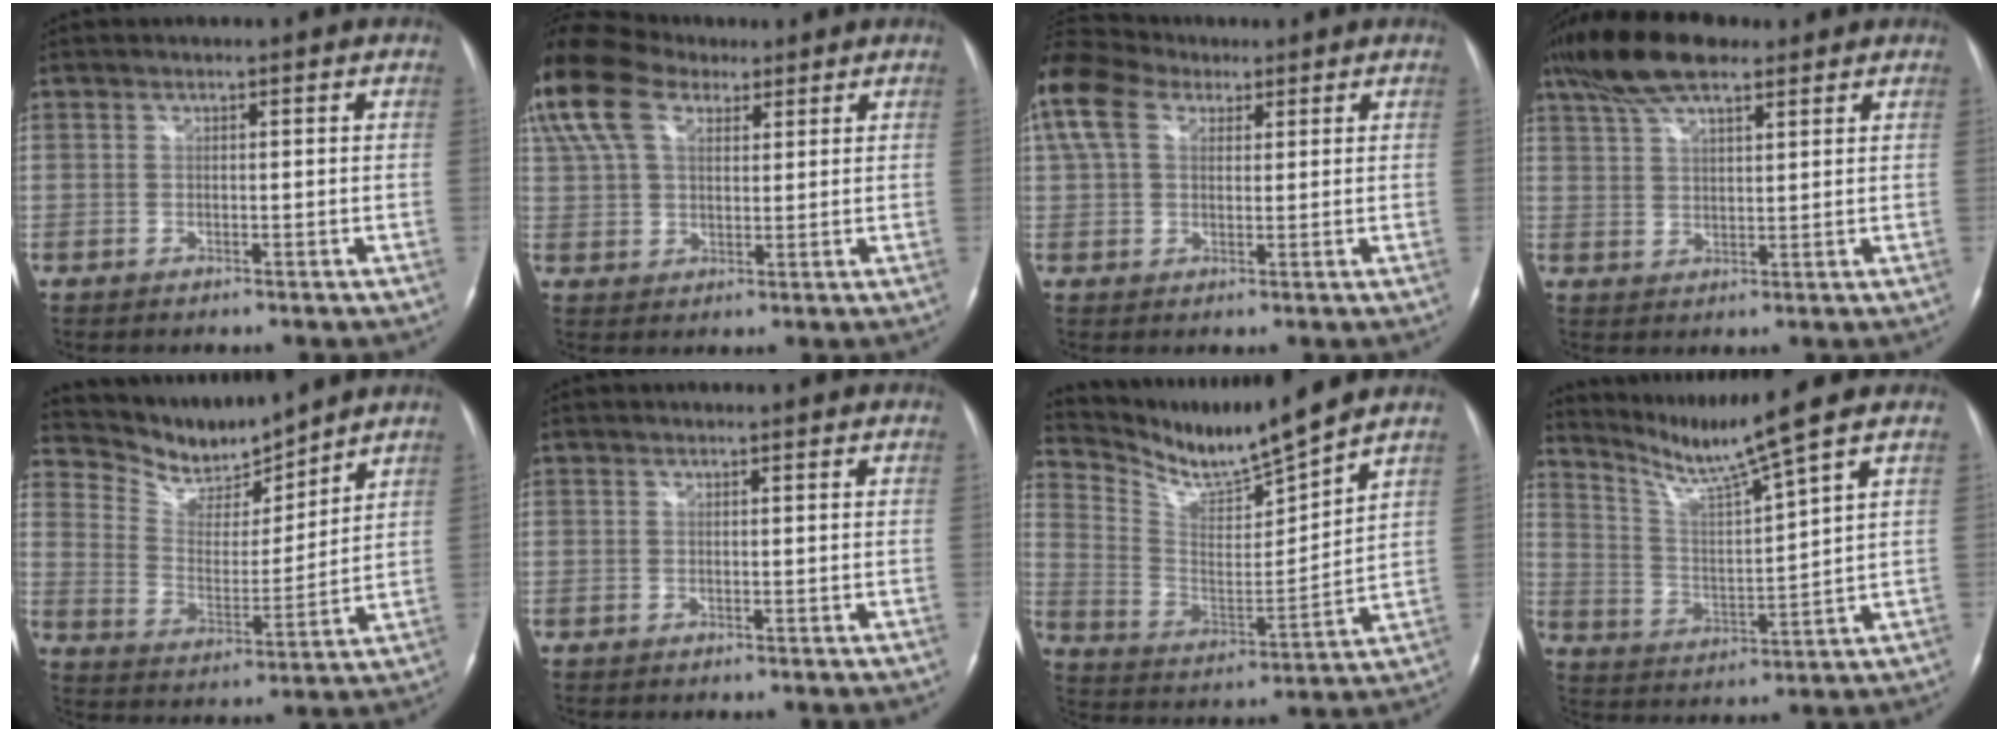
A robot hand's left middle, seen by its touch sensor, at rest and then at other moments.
{"total": 26.9, "force": [15.6, 17.1, 13.6], "torque": [-0.414, 0.107, 0.291]}
{"total": 16.9, "force": [9.6, 10.9, 8.6], "torque": [-0.251, 0.084, 0.182]}
{"total": 10.7, "force": [7.8, 3.3, 6.6], "torque": [-0.133, 0.026, 0.141]}
{"total": 10.3, "force": [10.0, 1.7, 1.8], "torque": [-0.042, -0.005, 0.193]}
{"total": 0.0}
{"total": 12.2, "force": [11.4, -0.9, 4.1], "torque": [-0.091, -0.014, 0.219]}
{"total": 9.3, "force": [7.8, -2.7, 4.2], "torque": [-0.081, -0.019, 0.151]}